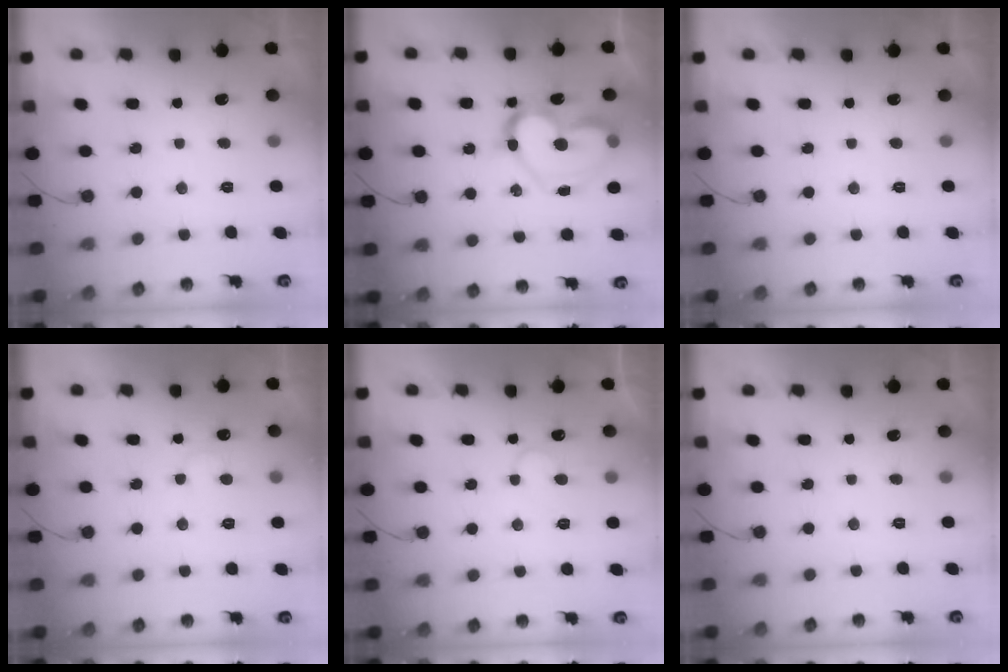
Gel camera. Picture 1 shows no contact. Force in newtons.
{"total": 16.6, "press": 16.4, "slide": 2.1}
{"total": 1.8, "press": 1.7, "slide": 0.1}
{"total": 5.2, "press": 5.1, "slide": 0.4}
{"total": 6.2, "press": 6.1, "slide": 0.5}
{"total": 0.0}